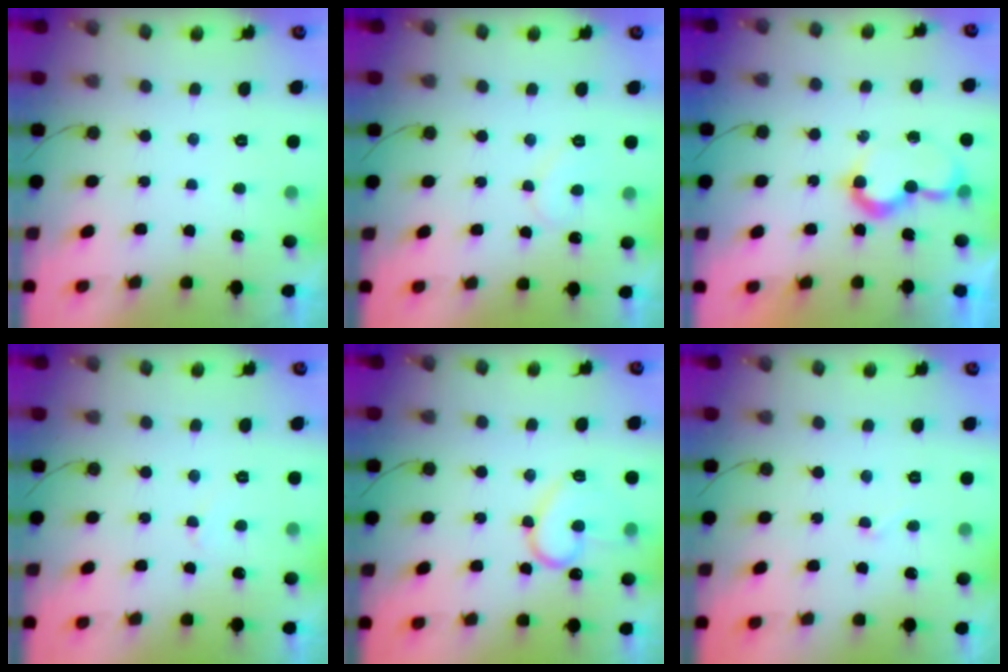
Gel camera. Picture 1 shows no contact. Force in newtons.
{"total": 7.4, "press": 7.4, "slide": 0.6}
{"total": 8.0, "press": 8.0, "slide": 0.8}
{"total": 3.0, "press": 3.0, "slide": 0.4}
{"total": 14.1, "press": 14.0, "slide": 1.3}
{"total": 2.8, "press": 2.8, "slide": 0.2}